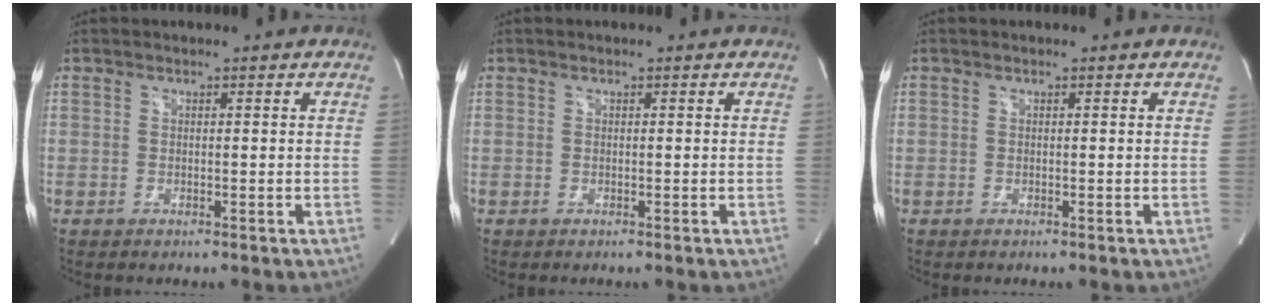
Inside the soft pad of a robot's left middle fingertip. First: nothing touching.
{"total": 0.0}
{"total": 0.0}